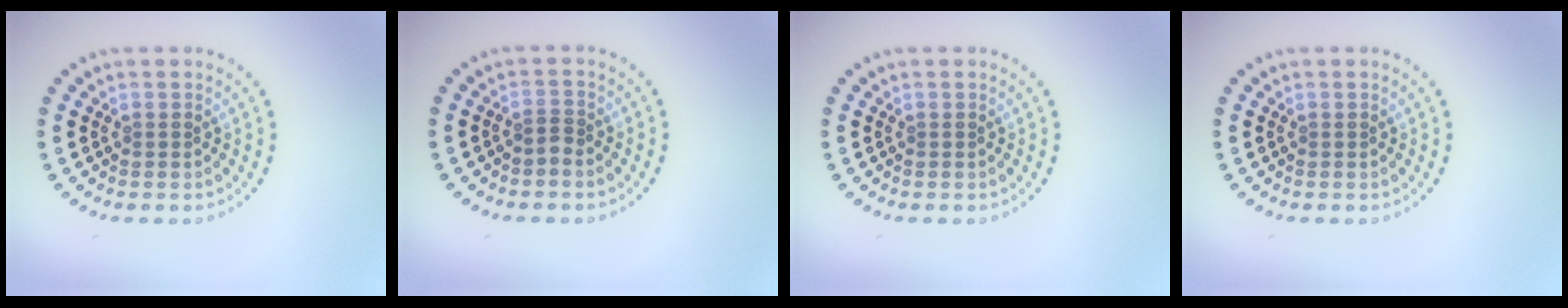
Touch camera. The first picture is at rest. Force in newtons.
{"total": 0.9, "press": 0.5, "slide": 0.7}
{"total": 0.0}
{"total": 0.0}